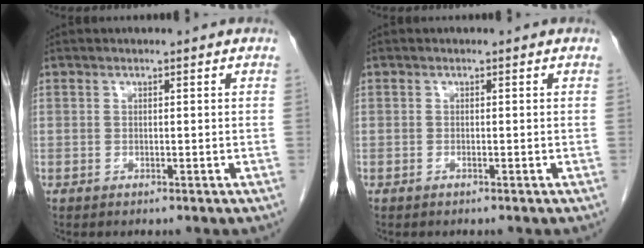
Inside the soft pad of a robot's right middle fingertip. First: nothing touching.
{"total": 0.0}